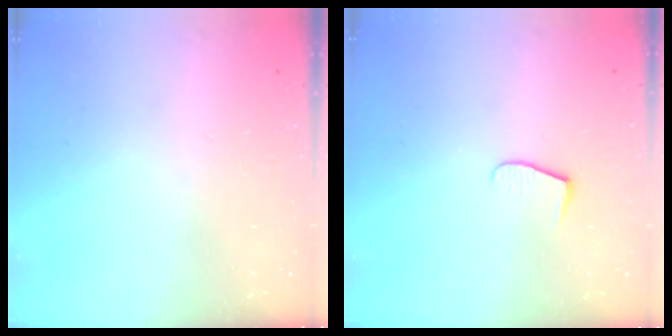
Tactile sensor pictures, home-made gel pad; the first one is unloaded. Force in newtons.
{"total": 6.2, "press": 6.2, "slide": 0.4}